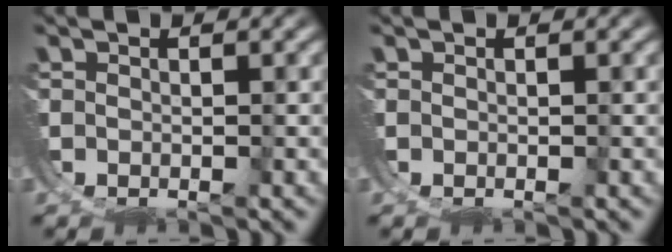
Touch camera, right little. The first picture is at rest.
{"total": 0.0}